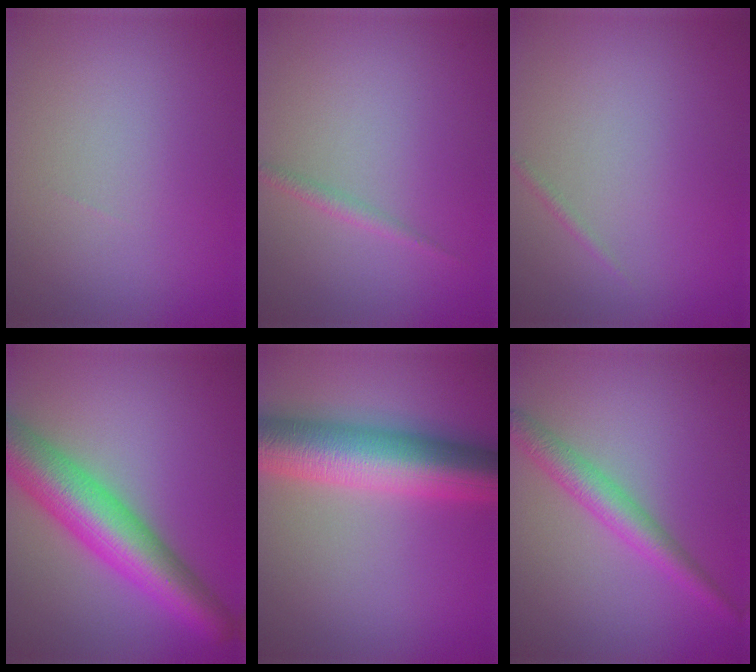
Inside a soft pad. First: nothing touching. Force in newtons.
{"total": 1.0, "press": 1.0, "slide": 0.1}
{"total": 0.6, "press": 0.6, "slide": 0.0}
{"total": 8.7, "press": 8.7, "slide": 0.4}
{"total": 9.8, "press": 9.8, "slide": 0.1}
{"total": 3.1, "press": 3.1, "slide": 0.1}